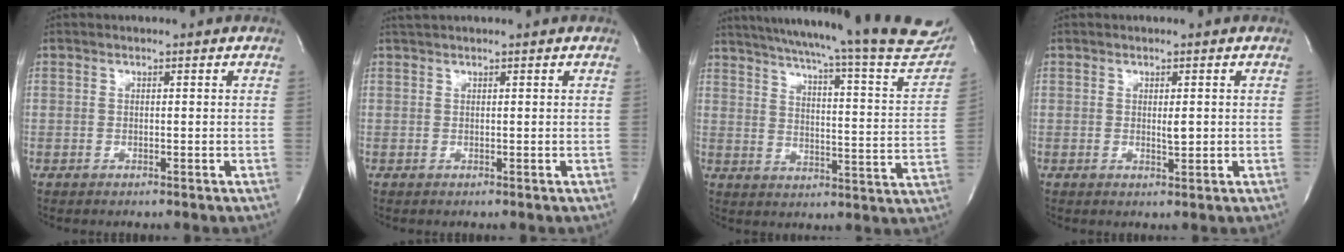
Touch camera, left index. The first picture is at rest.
{"total": 2.2, "force": [2.0, -0.2, 0.9], "torque": [-0.011, 0.025, 0.038]}
{"total": 30.2, "force": [26.8, 1.9, 13.9], "torque": [-0.211, -0.081, 0.325]}
{"total": 1.6, "force": [0.2, 0.4, 1.5], "torque": [-0.027, -0.003, 0.004]}